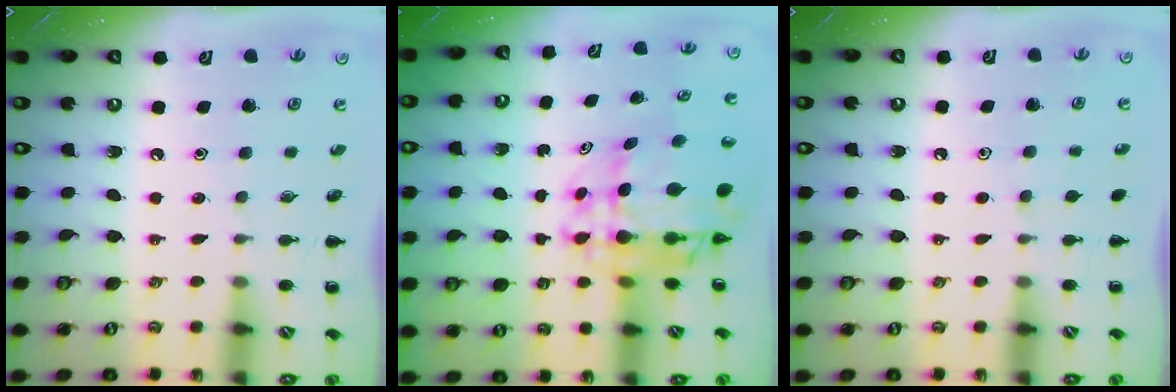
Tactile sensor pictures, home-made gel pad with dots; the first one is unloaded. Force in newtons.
{"total": 10.8, "press": 10.2, "slide": 3.7}
{"total": 2.3, "press": 2.0, "slide": 1.1}